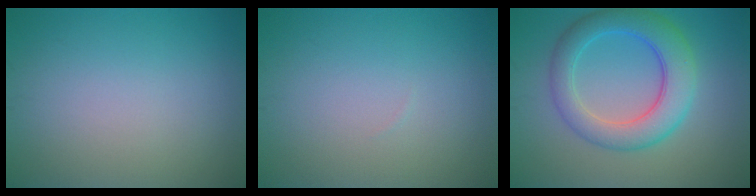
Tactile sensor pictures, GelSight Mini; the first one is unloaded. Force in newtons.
{"total": 0.0}
{"total": 6.3, "press": 6.3, "slide": 0.3}